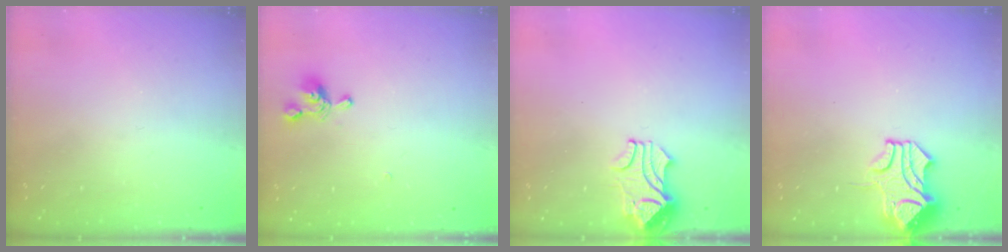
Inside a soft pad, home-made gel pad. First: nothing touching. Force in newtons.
{"total": 0.7, "press": 0.4, "slide": 0.6}
{"total": 2.2, "press": 2.1, "slide": 0.8}
{"total": 1.5, "press": 0.8, "slide": 1.3}